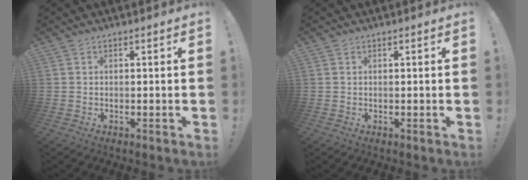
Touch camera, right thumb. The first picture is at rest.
{"total": 0.0}